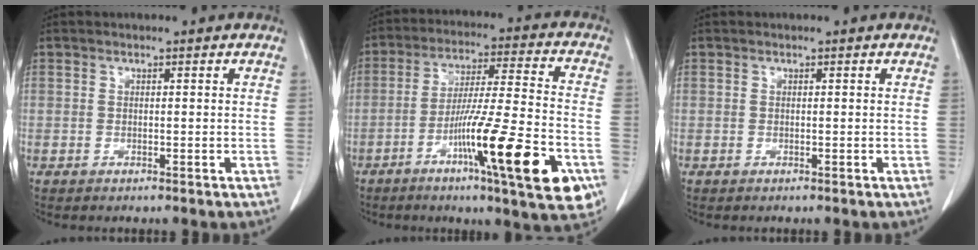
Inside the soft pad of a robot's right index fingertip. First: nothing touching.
{"total": 20.1, "force": [-8.1, 0.6, 18.4], "torque": [-0.258, -0.021, -0.126]}
{"total": 0.0}